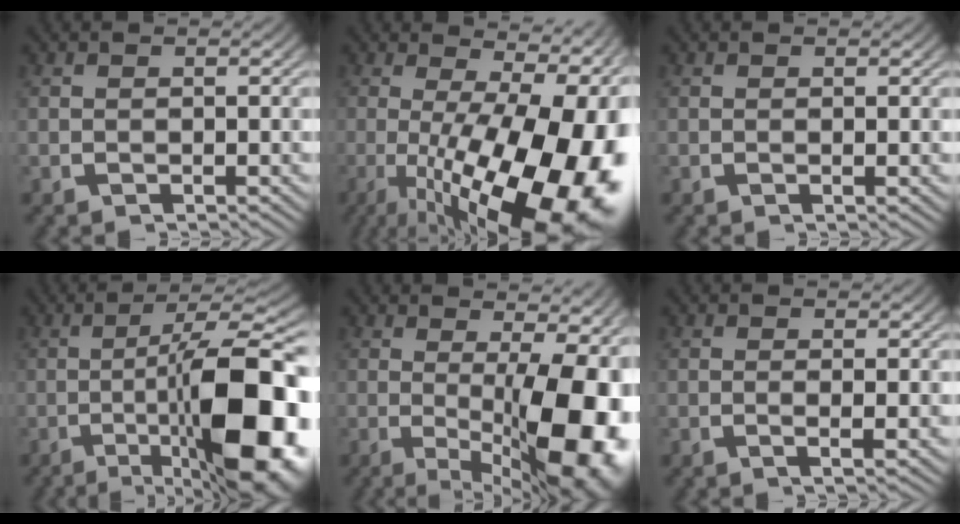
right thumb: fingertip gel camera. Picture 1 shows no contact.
{"total": 21.2, "force": [-3.9, 11.6, 17.3], "torque": [-0.271, -0.064, -0.022]}
{"total": 0.5, "force": [0.2, 0.0, 0.5], "torque": [-0.007, 0.001, -0.001]}
{"total": 16.5, "force": [-4.5, 6.3, 14.6], "torque": [-0.225, -0.029, -0.049]}
{"total": 13.7, "force": [-2.3, 6.4, 11.9], "torque": [-0.163, -0.045, -0.015]}
{"total": 1.4, "force": [0.0, 0.0, 1.4], "torque": [-0.026, -0.002, -0.007]}